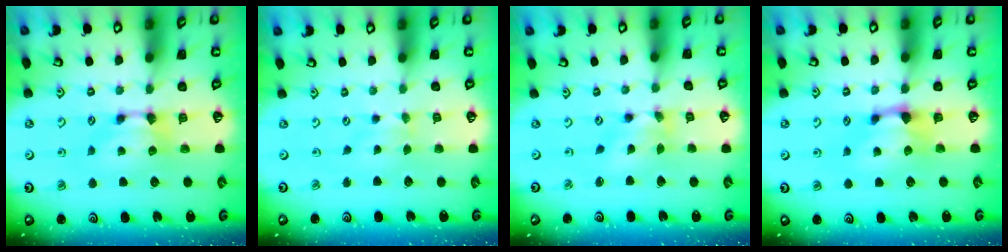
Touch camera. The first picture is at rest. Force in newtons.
{"total": 0.6, "press": 0.4, "slide": 0.4}
{"total": 1.8, "press": 1.1, "slide": 1.4}
{"total": 1.1, "press": 0.4, "slide": 1.0}